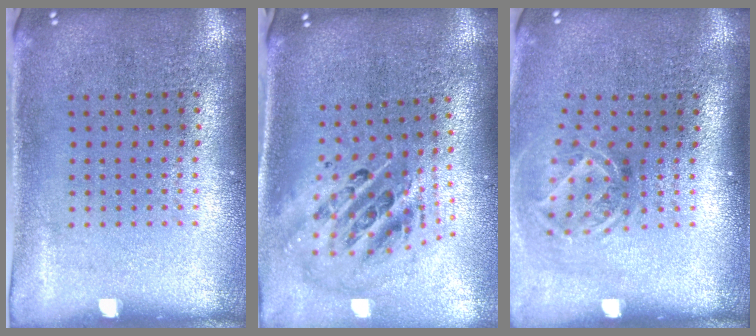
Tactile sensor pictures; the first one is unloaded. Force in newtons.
{"total": 2.6, "press": 1.8, "slide": 1.9}
{"total": 2.0, "press": 1.3, "slide": 1.4}